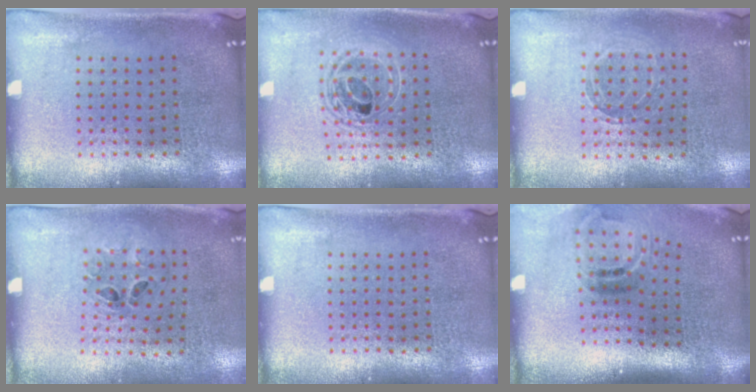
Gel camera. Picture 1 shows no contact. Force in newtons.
{"total": 1.7, "press": 1.4, "slide": 0.9}
{"total": 1.0, "press": 1.0, "slide": 0.1}
{"total": 1.3, "press": 0.7, "slide": 1.1}
{"total": 0.0}
{"total": 2.0, "press": 1.3, "slide": 1.6}